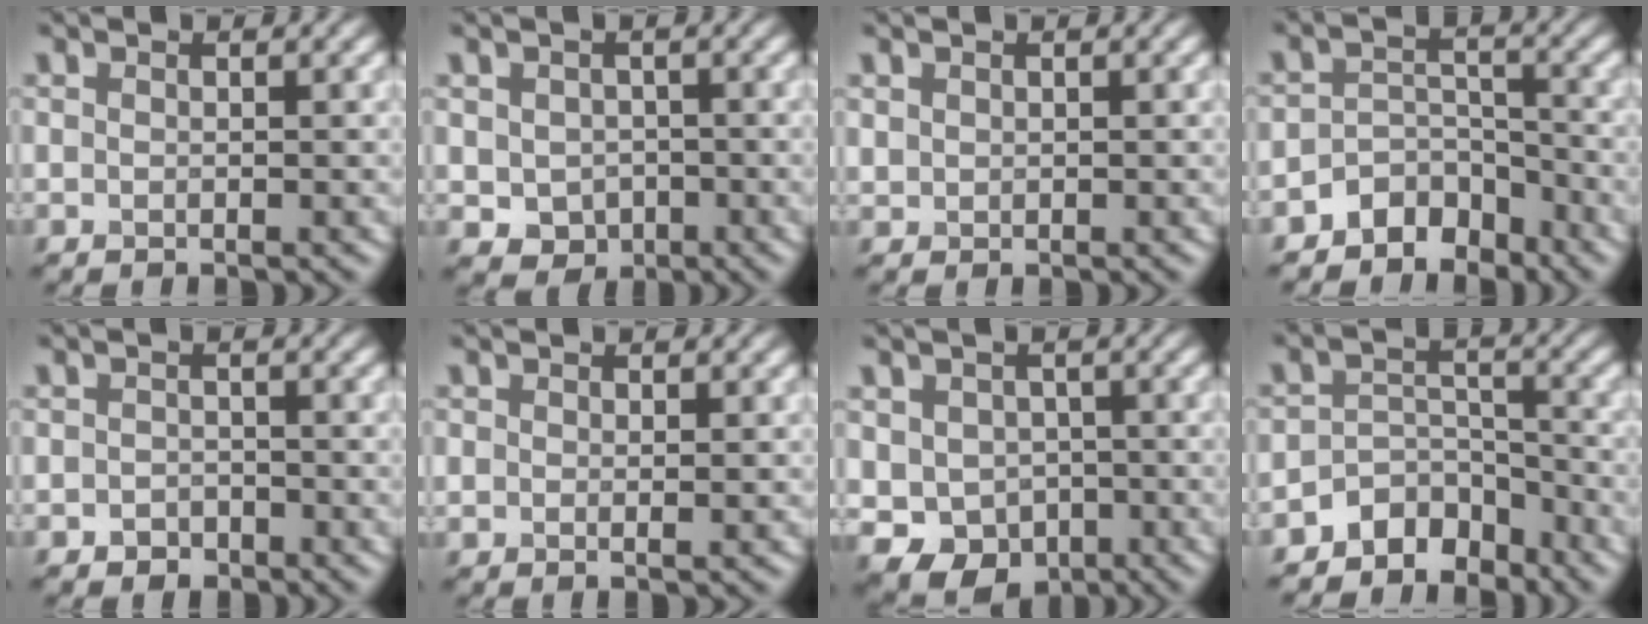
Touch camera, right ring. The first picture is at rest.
{"total": 3.0, "force": [-0.5, 2.6, 1.4], "torque": [-0.027, -0.007, -0.006]}
{"total": 0.8, "force": [0.5, 0.6, 0.1], "torque": [-0.001, -0.003, 0.012]}
{"total": 3.9, "force": [-3.0, 2.3, 1.0], "torque": [-0.002, 0.004, -0.057]}
{"total": 1.3, "force": [-0.7, 1.1, 0.5], "torque": [-0.004, 0.000, -0.014]}
{"total": 0.8, "force": [0.4, 0.5, 0.6], "torque": [-0.010, -0.003, 0.008]}
{"total": 6.3, "force": [-1.6, 5.3, 3.1], "torque": [-0.050, -0.006, -0.033]}
{"total": 4.6, "force": [-3.7, 2.5, 1.1], "torque": [-0.003, 0.001, -0.068]}